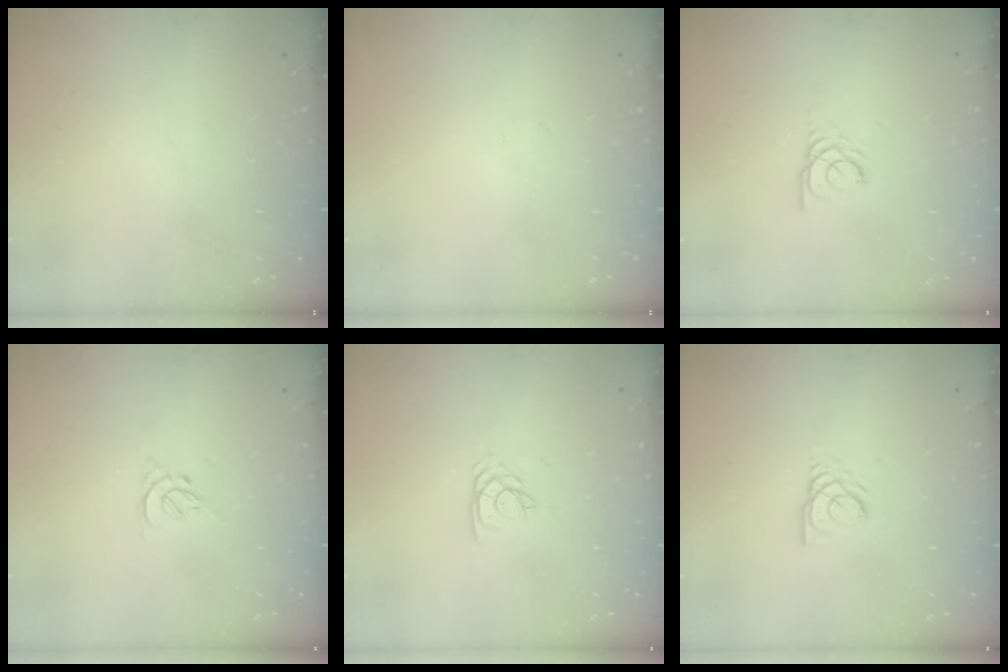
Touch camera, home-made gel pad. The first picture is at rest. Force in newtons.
{"total": 0.0}
{"total": 2.9, "press": 2.9, "slide": 0.3}
{"total": 1.3, "press": 1.2, "slide": 0.5}
{"total": 1.9, "press": 1.9, "slide": 0.2}
{"total": 2.7, "press": 2.7, "slide": 0.2}